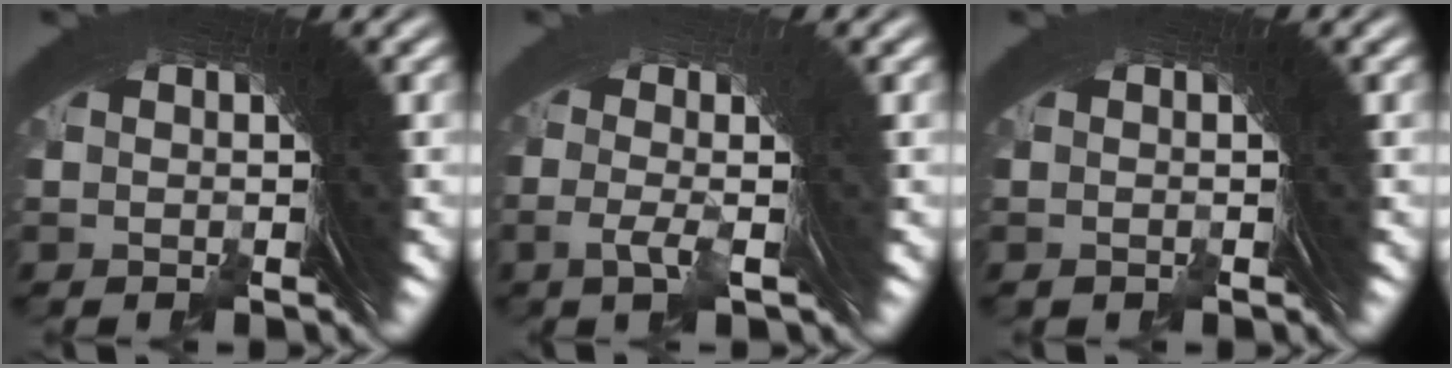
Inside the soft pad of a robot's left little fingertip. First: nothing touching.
{"total": 1.2, "force": [-0.5, -0.1, 1.0], "torque": [-0.019, -0.008, -0.005]}
{"total": 0.6, "force": [-0.4, -0.1, -0.4], "torque": [0.008, -0.001, -0.004]}